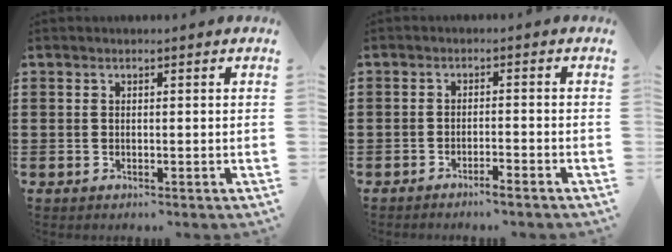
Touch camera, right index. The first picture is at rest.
{"total": 2.0, "force": [-1.8, -0.3, 0.6], "torque": [-0.012, 0.001, -0.035]}